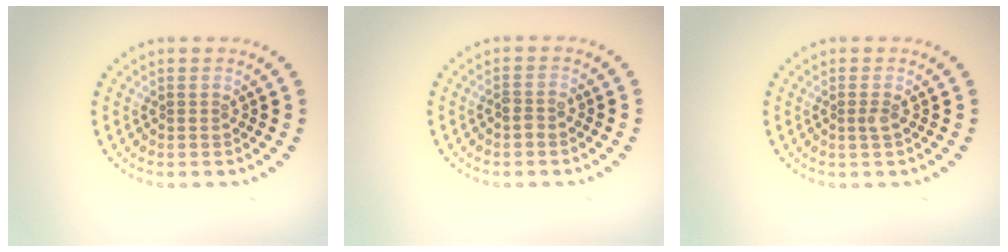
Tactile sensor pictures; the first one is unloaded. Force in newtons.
{"total": 0.9, "press": 0.7, "slide": 0.5}
{"total": 0.7, "press": 0.6, "slide": 0.5}